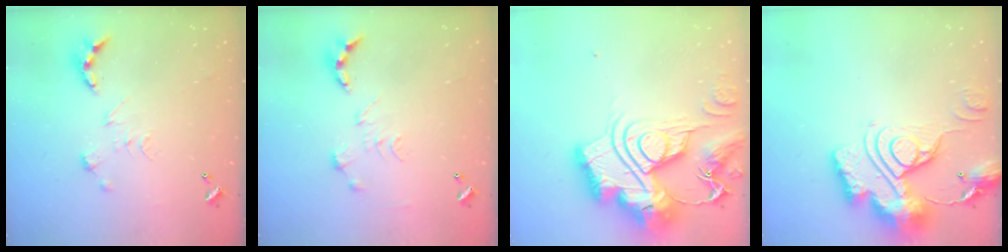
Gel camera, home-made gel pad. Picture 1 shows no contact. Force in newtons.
{"total": 0.0}
{"total": 0.6, "press": 0.6, "slide": 0.0}
{"total": 21.4, "press": 21.3, "slide": 2.0}